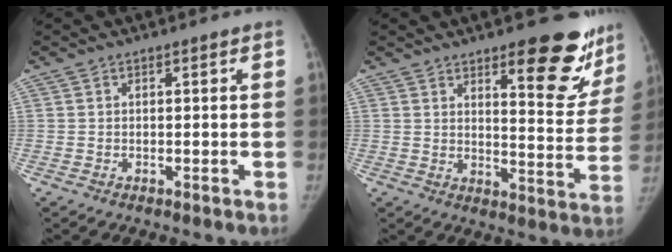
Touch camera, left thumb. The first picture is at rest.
{"total": 15.7, "force": [10.0, 5.0, 11.0], "torque": [-0.083, -0.074, 0.136]}